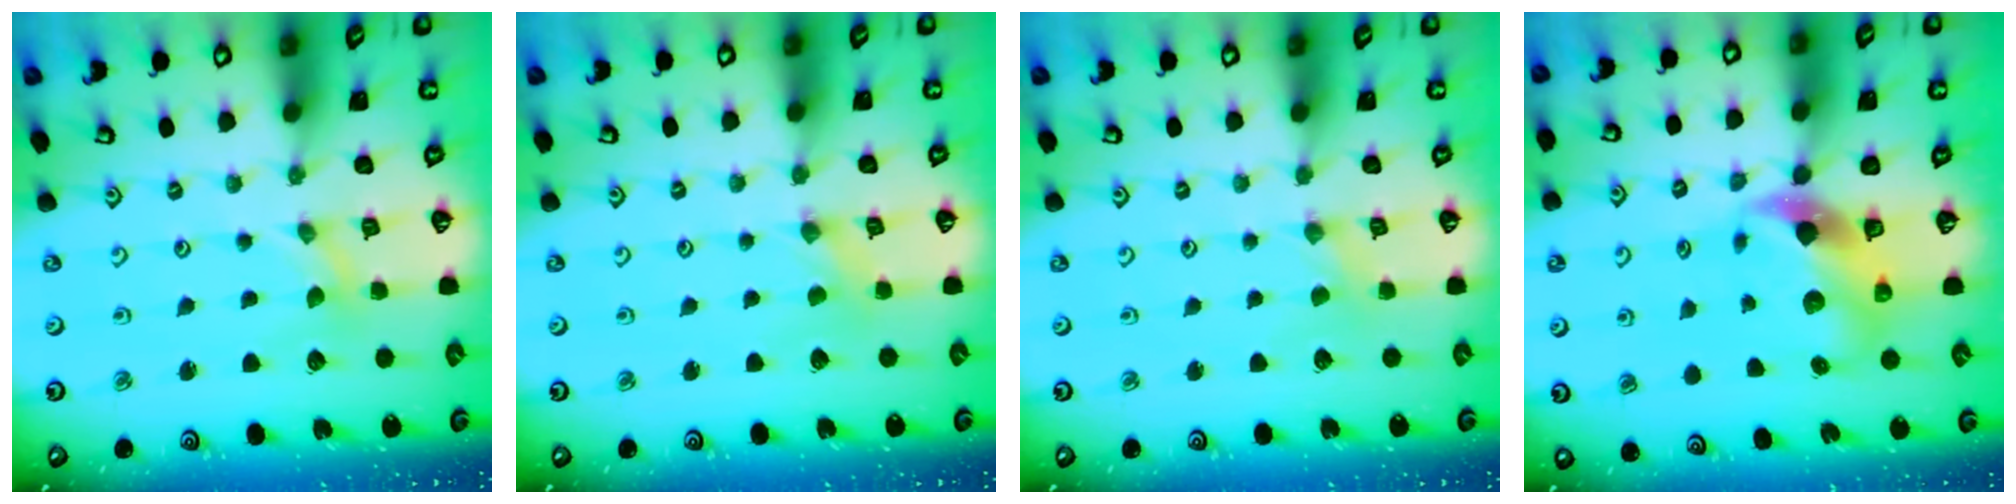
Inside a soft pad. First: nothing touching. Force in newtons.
{"total": 0.0}
{"total": 0.9, "press": 0.9, "slide": 0.2}
{"total": 9.1, "press": 9.0, "slide": 1.2}